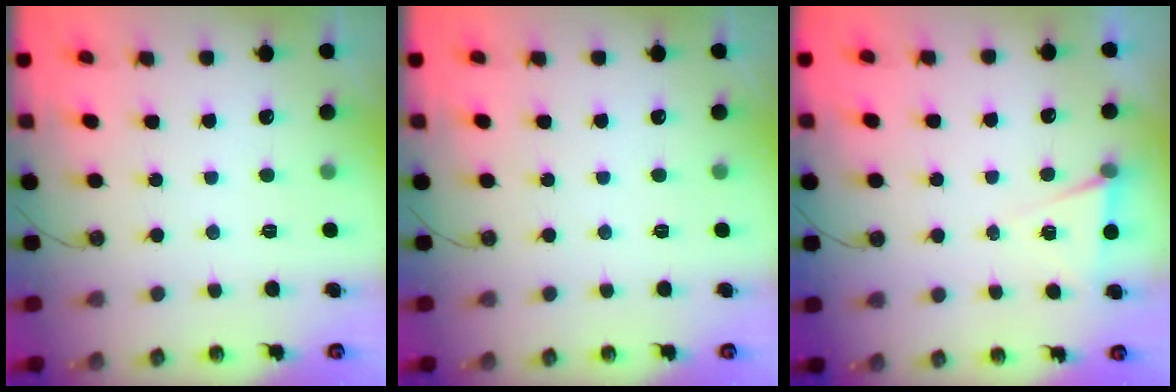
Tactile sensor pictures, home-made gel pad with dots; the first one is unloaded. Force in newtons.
{"total": 0.0}
{"total": 5.7, "press": 3.3, "slide": 4.6}